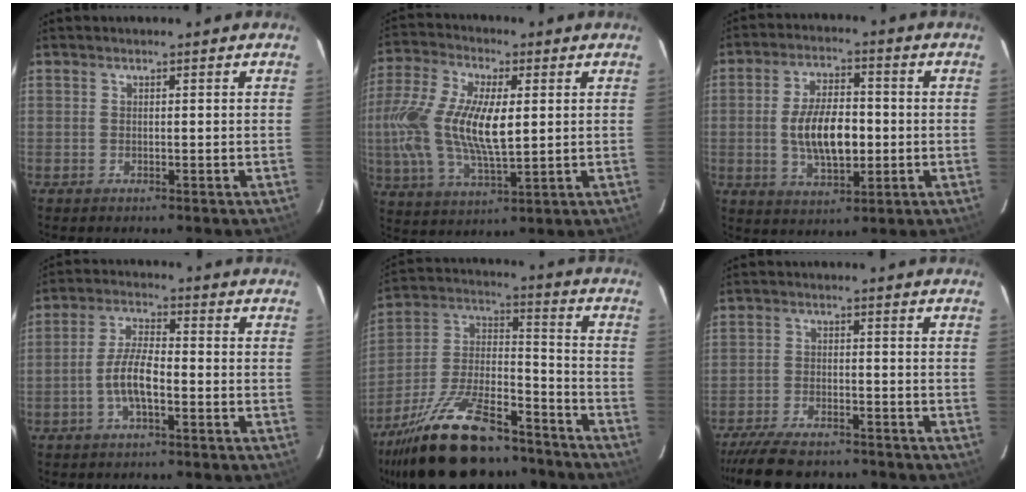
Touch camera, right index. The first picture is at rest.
{"total": 18.2, "force": [1.3, 7.9, 16.3], "torque": [-0.332, 0.001, 0.022]}
{"total": 11.5, "force": [-1.2, 5.6, 10.0], "torque": [-0.189, 0.001, -0.015]}
{"total": 6.8, "force": [-2.4, 2.1, 6.0], "torque": [-0.124, 0.008, -0.046]}
{"total": 26.2, "force": [-19.5, 9.8, 14.5], "torque": [-0.275, 0.007, -0.306]}
{"total": 11.9, "force": [-10.2, 3.7, 4.9], "torque": [-0.116, -0.015, -0.161]}